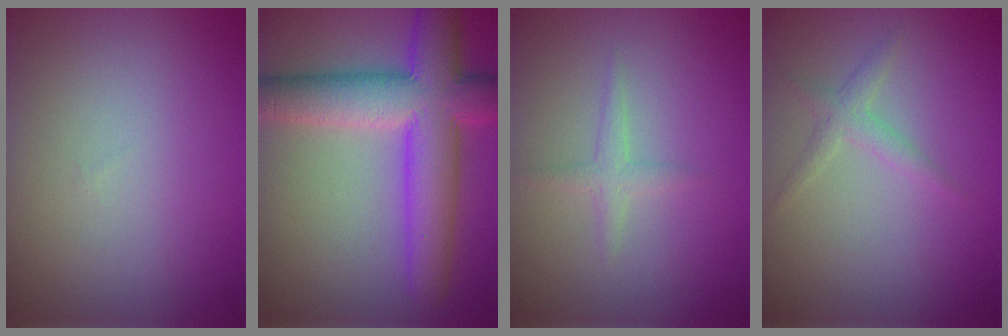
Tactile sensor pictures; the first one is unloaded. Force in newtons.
{"total": 9.8, "press": 9.8, "slide": 0.2}
{"total": 1.4, "press": 1.4, "slide": 0.0}
{"total": 1.6, "press": 1.6, "slide": 0.0}